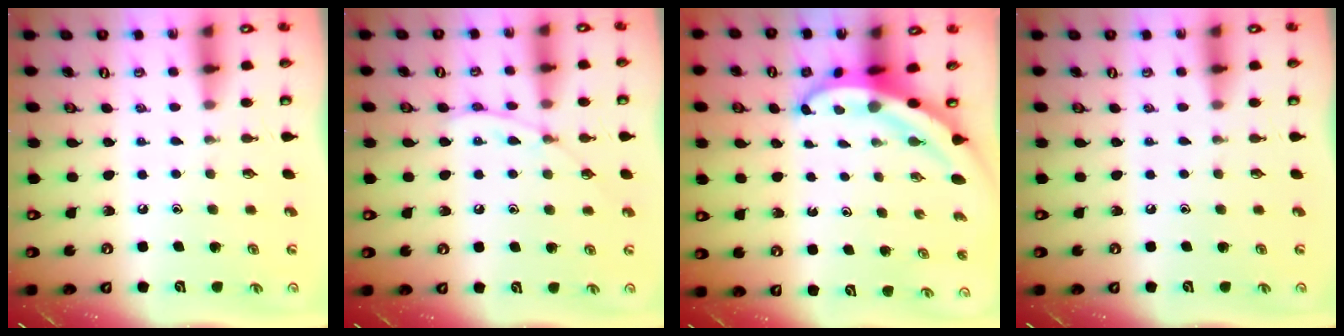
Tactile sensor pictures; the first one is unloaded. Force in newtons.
{"total": 6.1, "press": 6.1, "slide": 0.6}
{"total": 4.9, "press": 4.8, "slide": 0.6}
{"total": 0.0}